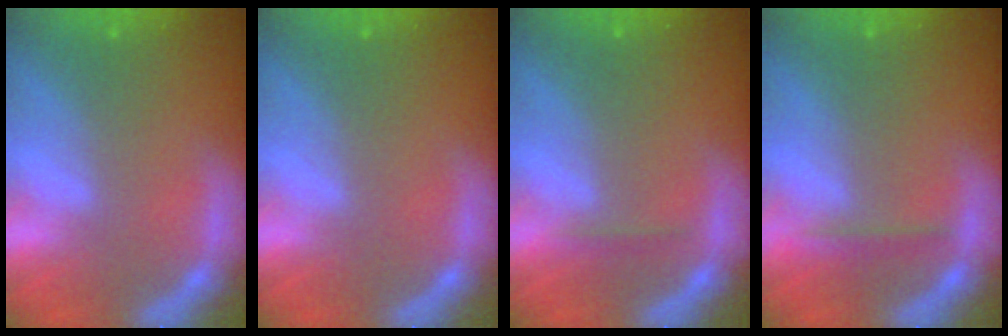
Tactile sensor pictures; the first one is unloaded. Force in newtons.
{"total": 0.0}
{"total": 0.9}
{"total": 1.4}